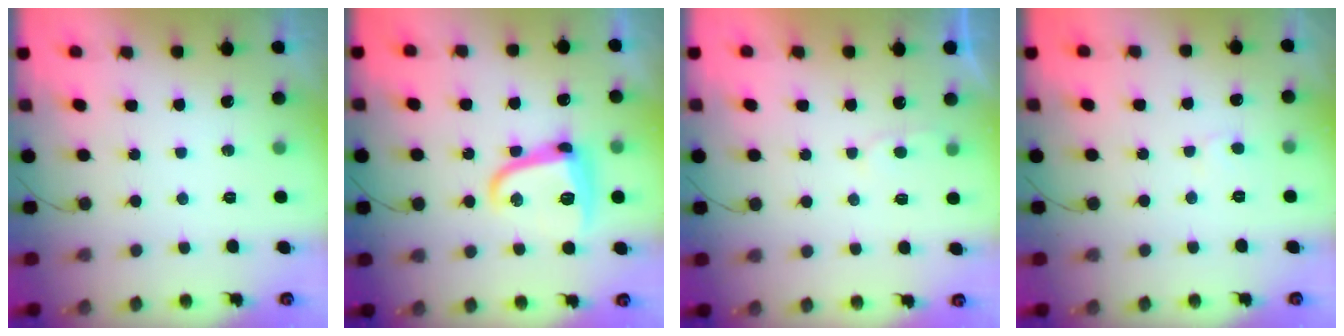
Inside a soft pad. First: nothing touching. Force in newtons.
{"total": 13.3, "press": 13.3, "slide": 0.9}
{"total": 2.5, "press": 2.5, "slide": 0.3}
{"total": 4.3, "press": 4.3, "slide": 0.4}